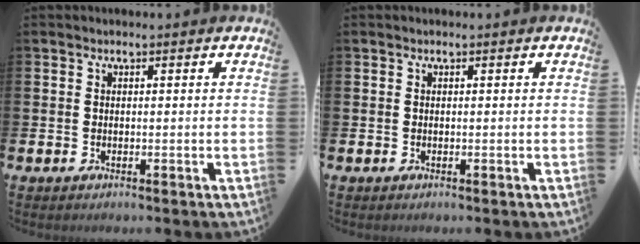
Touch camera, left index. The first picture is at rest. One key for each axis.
{"total": 0.0}